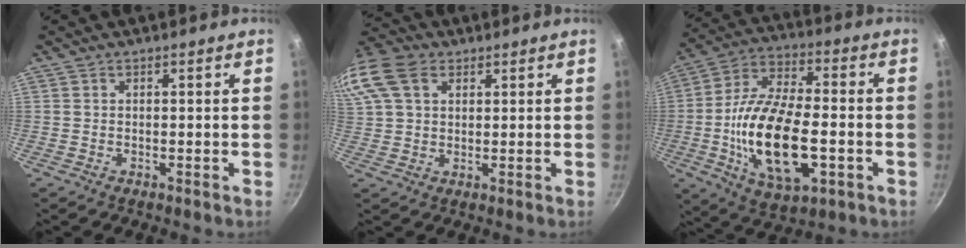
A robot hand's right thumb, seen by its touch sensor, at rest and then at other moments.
{"total": 20.3, "force": [8.2, 14.4, 11.6], "torque": [-0.290, 0.053, 0.152]}
{"total": 21.1, "force": [-4.3, 10.0, 18.1], "torque": [-0.330, 0.018, -0.078]}